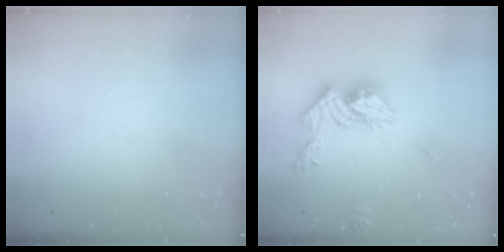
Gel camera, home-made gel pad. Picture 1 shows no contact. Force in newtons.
{"total": 14.4, "press": 14.4, "slide": 1.5}